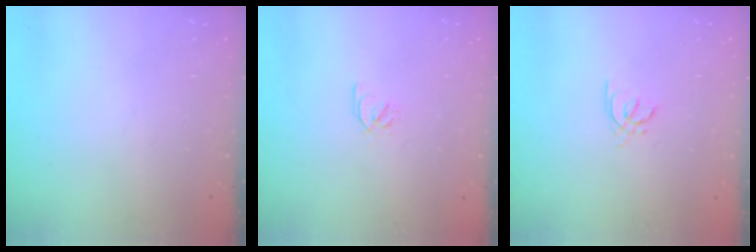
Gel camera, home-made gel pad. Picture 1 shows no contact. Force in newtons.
{"total": 2.1, "press": 2.0, "slide": 0.7}
{"total": 2.8, "press": 2.7, "slide": 0.8}